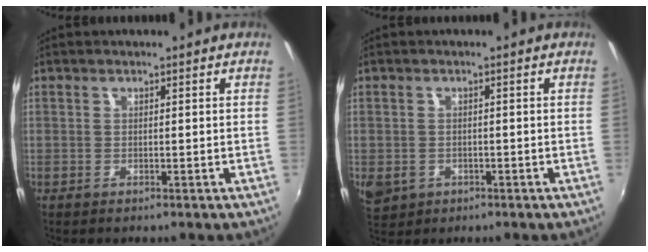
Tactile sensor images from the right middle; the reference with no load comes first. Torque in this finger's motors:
{"motor_torque": [0.77, -0.85, 0.10, 0.11]}